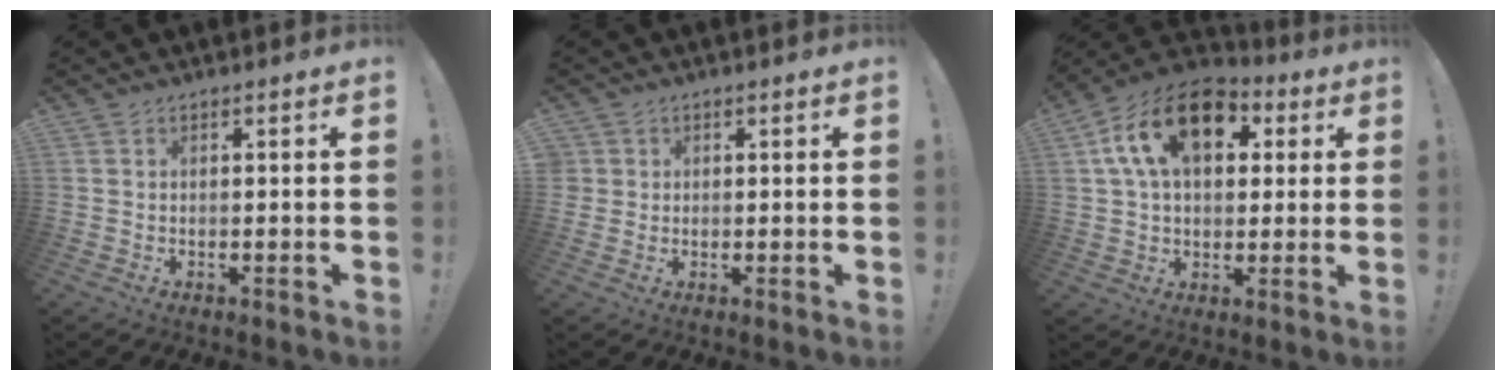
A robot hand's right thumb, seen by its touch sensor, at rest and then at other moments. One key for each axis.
{"total": 2.1, "fx": 0.6, "fy": 2.0, "fz": 0.0, "tx": -0.001, "ty": 0.000, "tz": 0.013}
{"total": 18.6, "fx": 6.4, "fy": 11.7, "fz": 13.0, "tx": -0.211, "ty": -0.009, "tz": 0.113}